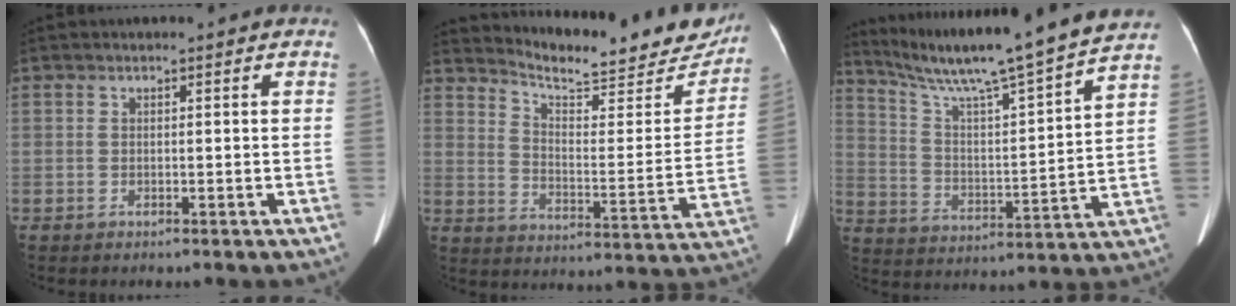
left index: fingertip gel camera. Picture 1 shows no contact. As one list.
[{"total": 20.3, "force": [18.6, 4.2, 6.9], "torque": [-0.092, -0.042, 0.241]}, {"total": 20.6, "force": [17.9, -1.6, 10.0], "torque": [-0.175, -0.022, 0.270]}]